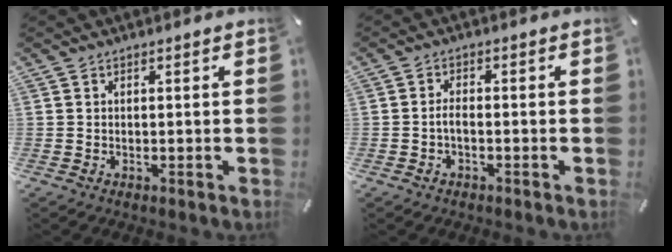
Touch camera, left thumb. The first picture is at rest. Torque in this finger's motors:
{"motor_torque": [0.03, -0.06, 0.00, -0.04, 0.00]}